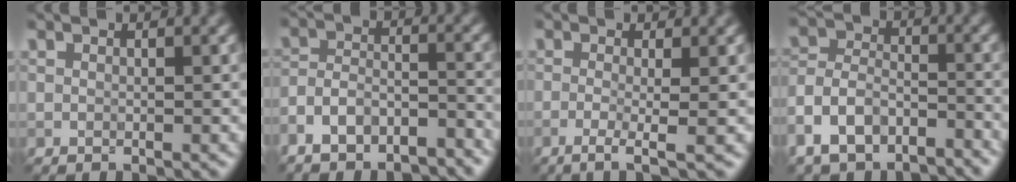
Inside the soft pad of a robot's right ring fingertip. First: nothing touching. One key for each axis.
{"total": 7.5, "fx": -6.4, "fy": 2.8, "fz": 2.6, "tx": -0.041, "ty": 0.003, "tz": -0.111}
{"total": 3.6, "fx": -1.0, "fy": 1.1, "fz": 3.3, "tx": -0.050, "ty": -0.001, "tz": -0.025}
{"total": 7.5, "fx": -5.7, "fy": 4.0, "fz": 2.9, "tx": -0.062, "ty": 0.003, "tz": -0.123}